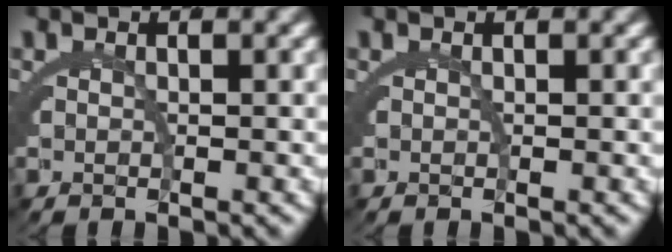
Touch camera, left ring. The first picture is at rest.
{"total": 0.0}